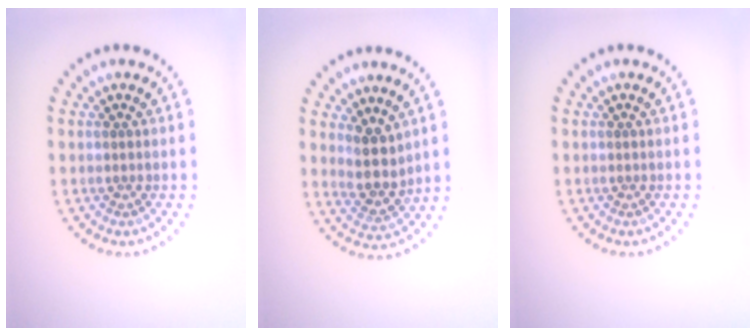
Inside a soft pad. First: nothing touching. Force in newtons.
{"total": 2.9, "press": 2.4, "slide": 1.7}
{"total": 0.0}